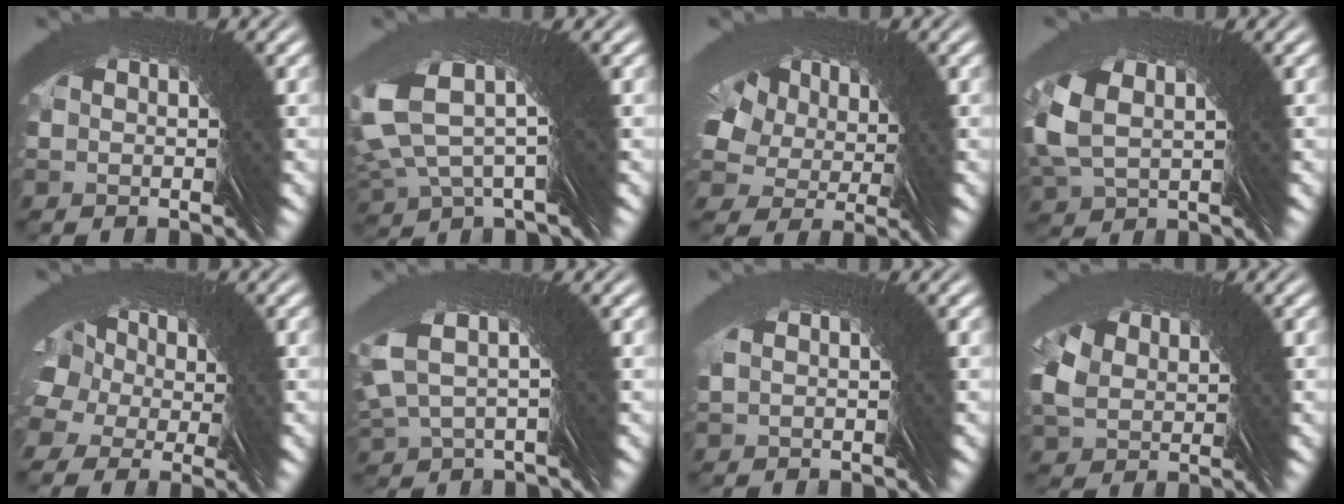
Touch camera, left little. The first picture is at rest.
{"total": 3.3, "force": [2.3, 0.7, 2.3], "torque": [-0.063, 0.025, 0.028]}
{"total": 5.3, "force": [2.5, 3.4, 3.2], "torque": [-0.053, 0.003, 0.033]}
{"total": 2.2, "force": [1.0, 1.7, 1.0], "torque": [-0.046, -0.007, 0.016]}
{"total": 6.6, "force": [3.7, 4.7, 2.9], "torque": [-0.063, 0.010, 0.045]}
{"total": 3.1, "force": [2.9, 0.3, 1.0], "torque": [-0.025, 0.026, 0.034]}
{"total": 1.3, "force": [0.5, -0.9, -0.7], "torque": [0.013, 0.008, 0.006]}
{"total": 1.6, "force": [0.9, 1.3, 0.2], "torque": [-0.016, -0.006, 0.017]}